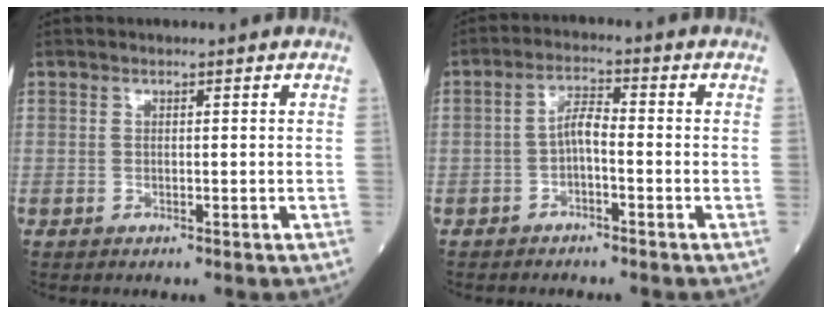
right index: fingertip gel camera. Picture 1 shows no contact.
{"total": 3.5, "force": [-1.1, 1.1, 3.1], "torque": [-0.057, 0.010, -0.022]}